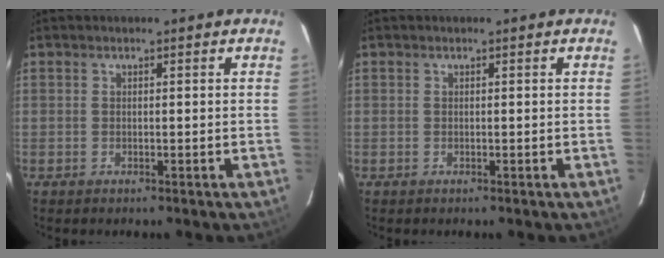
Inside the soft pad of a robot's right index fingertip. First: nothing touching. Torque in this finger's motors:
{"motor_torque": [-0.01, 0.01, 0.04, 0.00]}